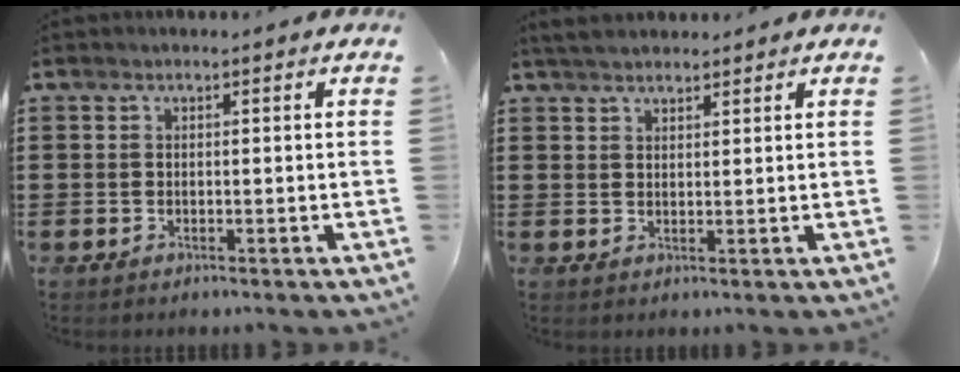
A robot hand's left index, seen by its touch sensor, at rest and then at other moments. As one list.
[{"total": 3.0, "force": [2.7, 0.8, 1.1], "torque": [-0.029, 0.002, 0.051]}]